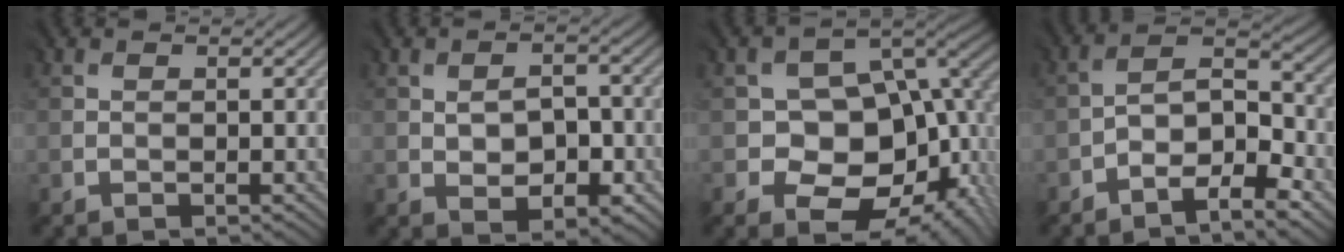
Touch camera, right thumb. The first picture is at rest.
{"total": 5.4, "force": [-1.2, 3.5, 4.0], "torque": [-0.066, -0.010, -0.013]}
{"total": 12.7, "force": [-1.6, 8.9, 9.0], "torque": [-0.136, -0.015, -0.025]}
{"total": 9.1, "force": [-5.8, 3.3, 6.2], "torque": [-0.099, 0.001, -0.104]}